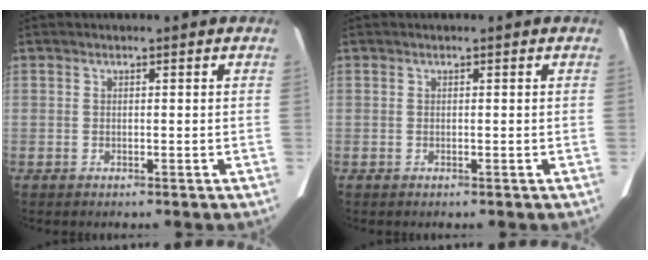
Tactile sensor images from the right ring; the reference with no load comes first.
{"total": 0.0}